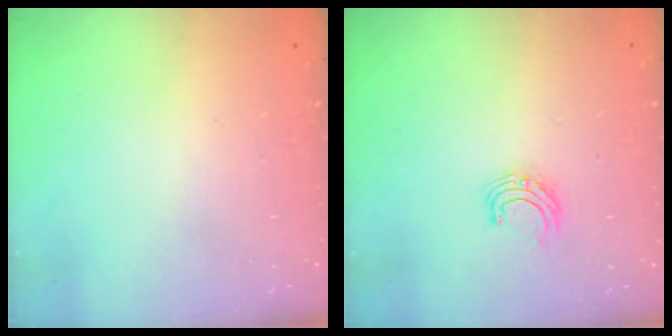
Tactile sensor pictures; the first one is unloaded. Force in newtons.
{"total": 5.9, "press": 5.9, "slide": 0.5}